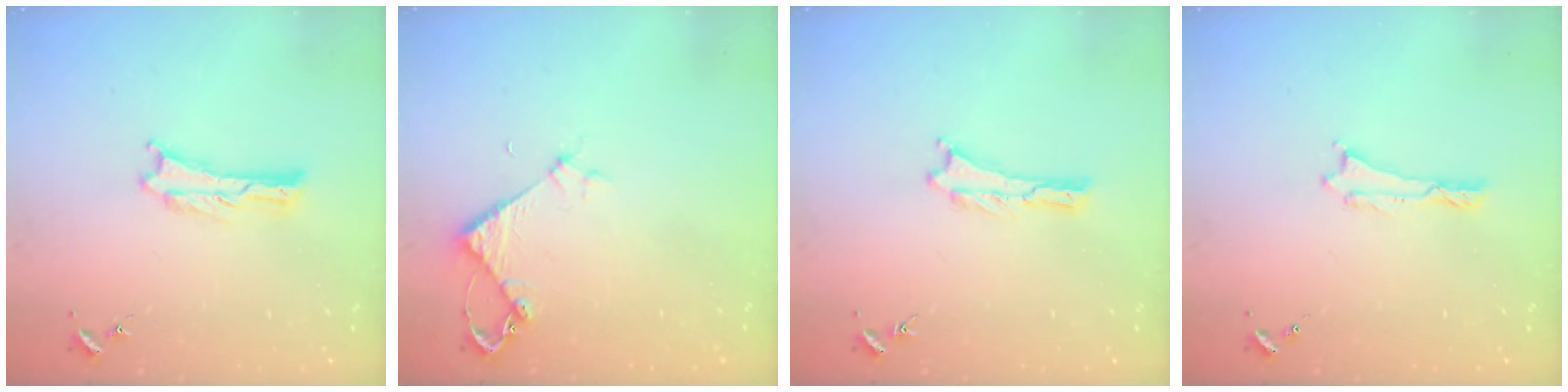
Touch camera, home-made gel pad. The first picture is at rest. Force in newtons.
{"total": 3.2, "press": 3.2, "slide": 0.2}
{"total": 0.0}
{"total": 0.0}